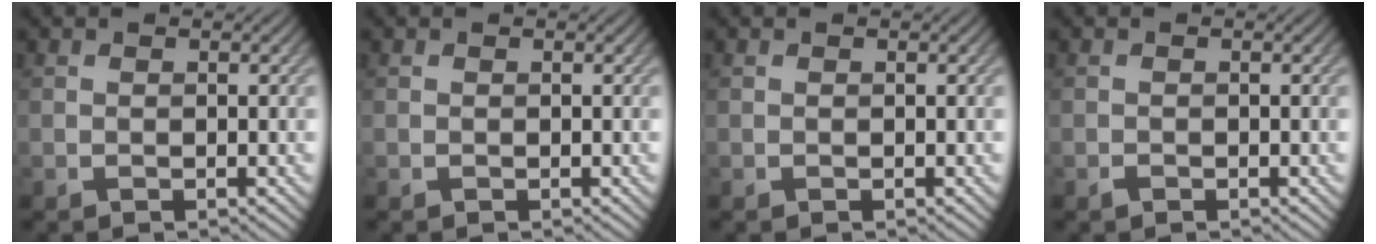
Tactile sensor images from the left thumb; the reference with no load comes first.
{"total": 0.0}
{"total": 0.0}
{"total": 0.6, "force": [-0.4, 0.3, 0.2], "torque": [-0.005, -0.002, -0.007]}